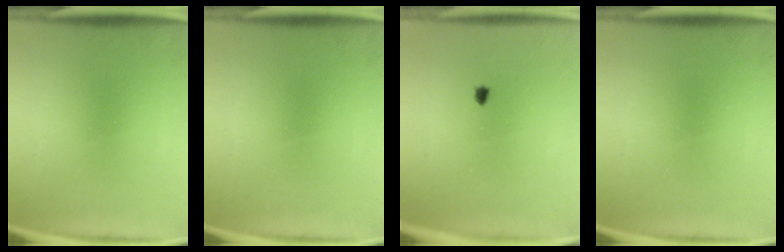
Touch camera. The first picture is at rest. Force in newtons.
{"total": 0.0}
{"total": 0.6}
{"total": 0.0}